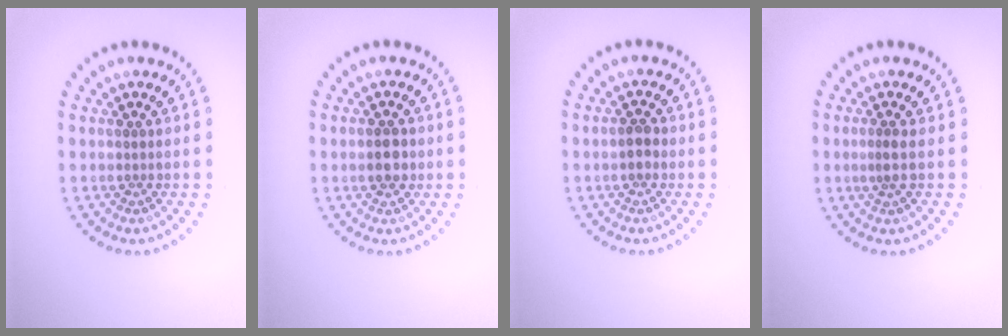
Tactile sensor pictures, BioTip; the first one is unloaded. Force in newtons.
{"total": 2.6, "press": 2.6, "slide": 0.1}
{"total": 1.4, "press": 1.4, "slide": 0.1}
{"total": 1.1, "press": 0.8, "slide": 0.8}